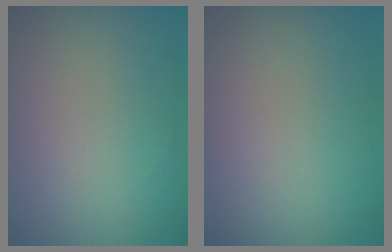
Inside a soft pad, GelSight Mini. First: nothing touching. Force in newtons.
{"total": 0.0}